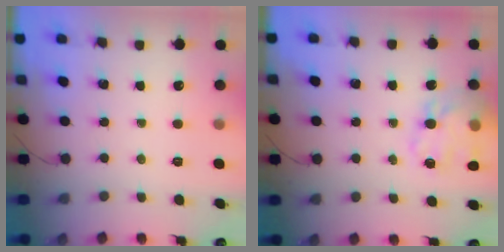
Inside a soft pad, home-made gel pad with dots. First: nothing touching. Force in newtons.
{"total": 18.1, "press": 17.8, "slide": 2.8}